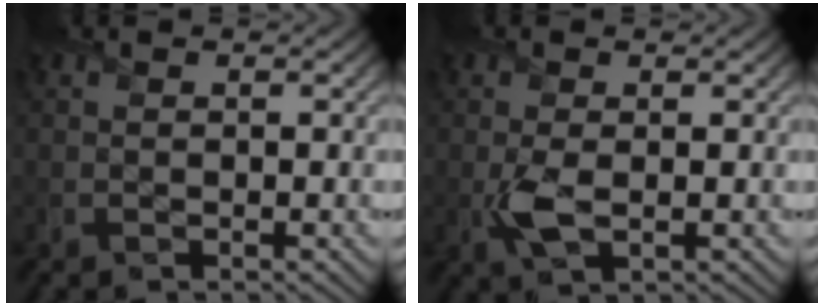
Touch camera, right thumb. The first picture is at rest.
{"total": 3.0, "force": [-0.4, 1.5, 2.6], "torque": [-0.064, -0.006, -0.008]}